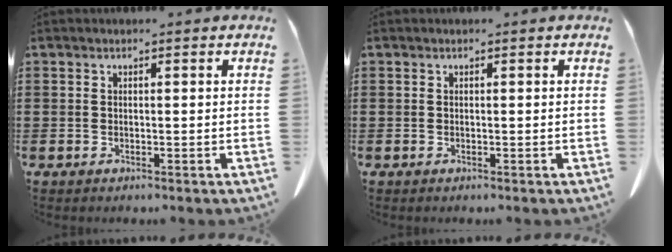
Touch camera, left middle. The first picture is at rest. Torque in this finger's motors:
{"motor_torque": [0.32, -0.39, 0.02, 0.01]}